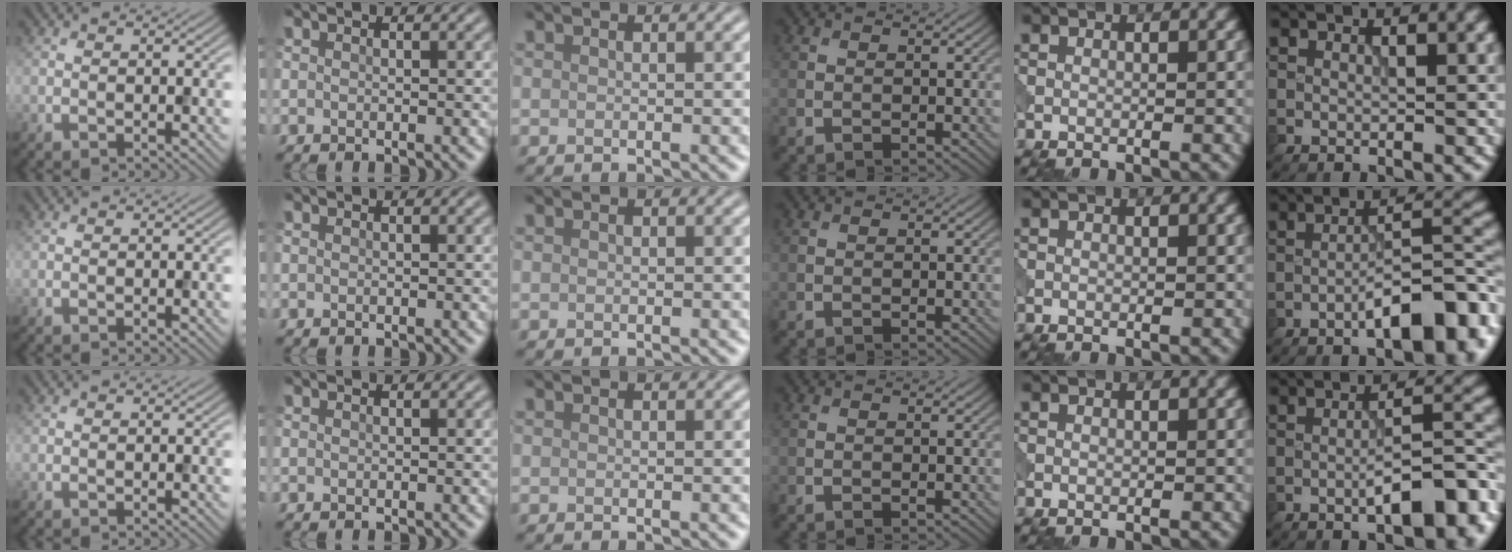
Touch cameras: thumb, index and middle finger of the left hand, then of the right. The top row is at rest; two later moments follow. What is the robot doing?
{"motion": "pour", "object": "beaker"}